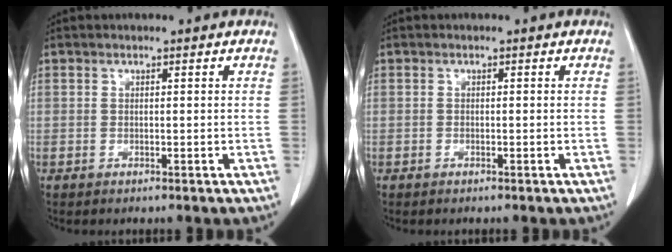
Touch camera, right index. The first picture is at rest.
{"total": 0.0}